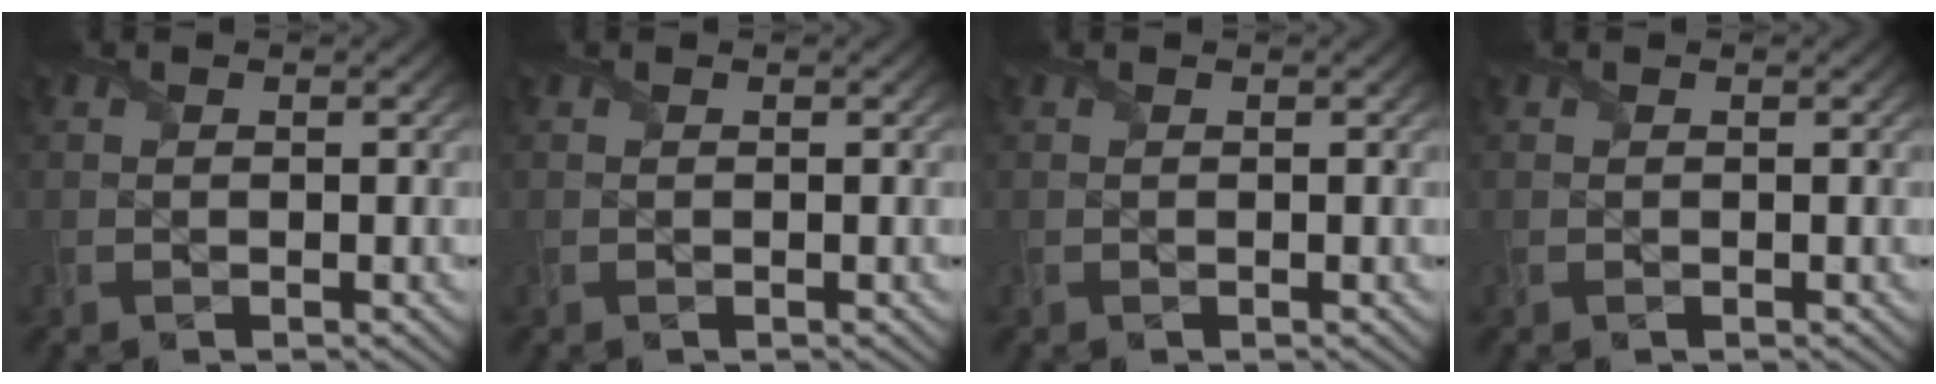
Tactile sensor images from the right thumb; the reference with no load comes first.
{"total": 0.0}
{"total": 0.0}
{"total": 0.0}